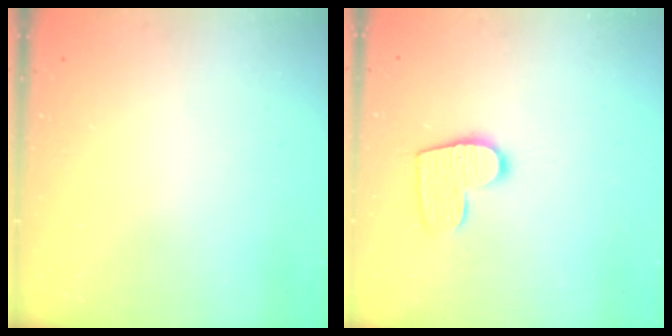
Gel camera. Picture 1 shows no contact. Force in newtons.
{"total": 11.3, "press": 11.3, "slide": 0.7}